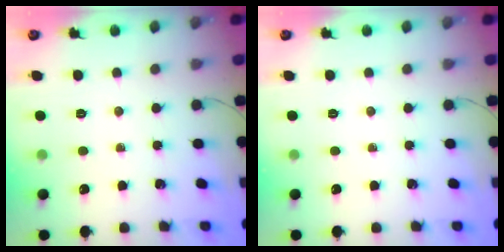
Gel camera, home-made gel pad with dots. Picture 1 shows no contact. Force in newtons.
{"total": 0.0}